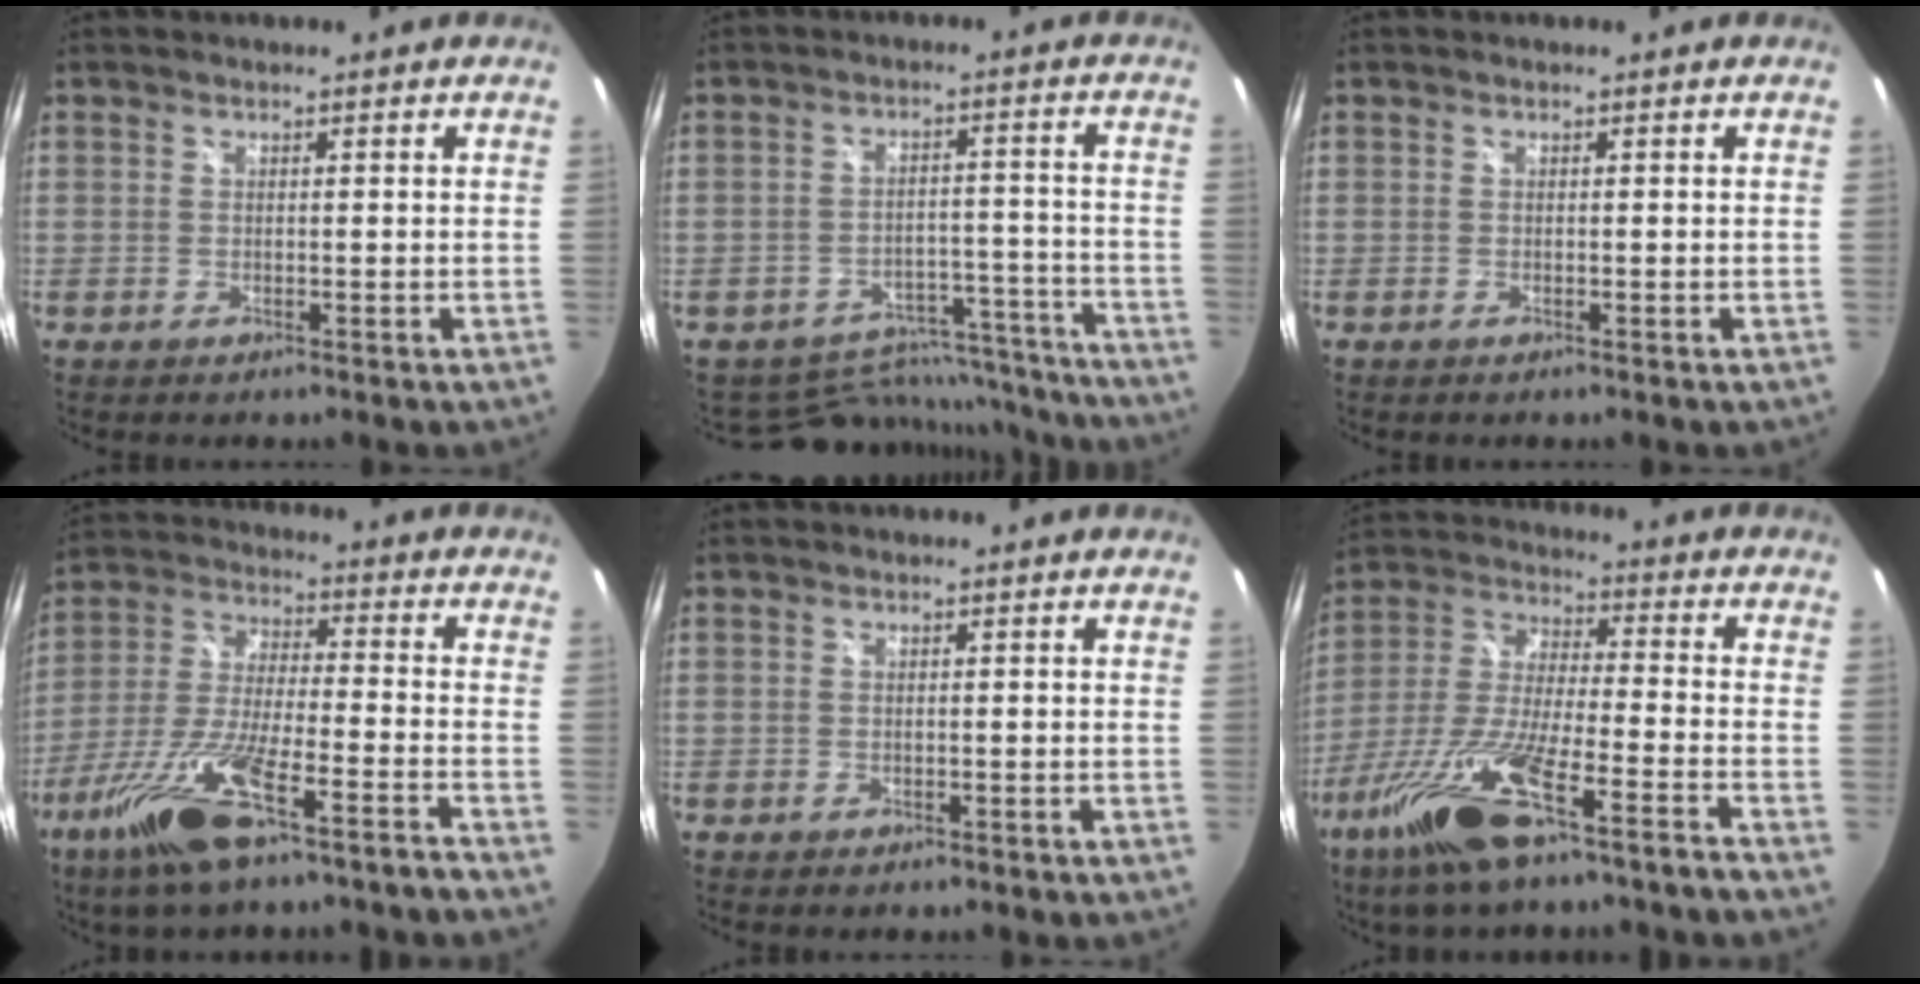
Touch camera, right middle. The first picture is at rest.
{"total": 14.5, "force": [-13.2, 5.6, 2.5], "torque": [-0.044, 0.032, -0.165]}
{"total": 0.0}
{"total": 16.1, "force": [-10.7, 1.4, 11.9], "torque": [-0.253, -0.035, -0.194]}
{"total": 0.6, "force": [-0.4, 0.4, 0.2], "torque": [-0.004, -0.002, -0.007]}
{"total": 16.9, "force": [-11.0, 1.2, 12.8], "torque": [-0.271, -0.032, -0.206]}